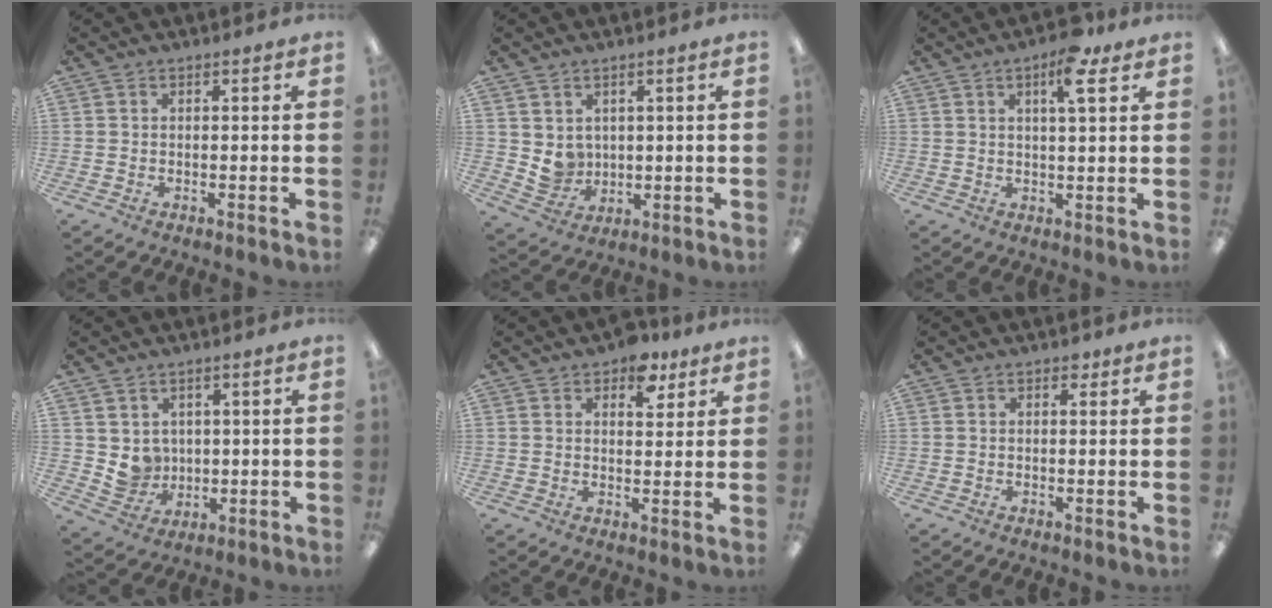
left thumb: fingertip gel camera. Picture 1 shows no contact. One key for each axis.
{"total": 5.4, "fx": 2.7, "fy": 4.6, "fz": 0.9, "tx": -0.018, "ty": -0.015, "tz": 0.057}
{"total": 8.3, "fx": 4.7, "fy": 2.5, "fz": 6.4, "tx": -0.097, "ty": -0.012, "tz": 0.073}
{"total": 6.0, "fx": 2.6, "fy": 5.3, "fz": 0.6, "tx": -0.018, "ty": -0.013, "tz": 0.057}
{"total": 6.8, "fx": 4.6, "fy": 3.8, "fz": 3.4, "tx": -0.031, "ty": -0.020, "tz": 0.075}
{"total": 1.7, "fx": 0.9, "fy": 1.1, "fz": 0.8, "tx": -0.001, "ty": -0.003, "tz": 0.013}